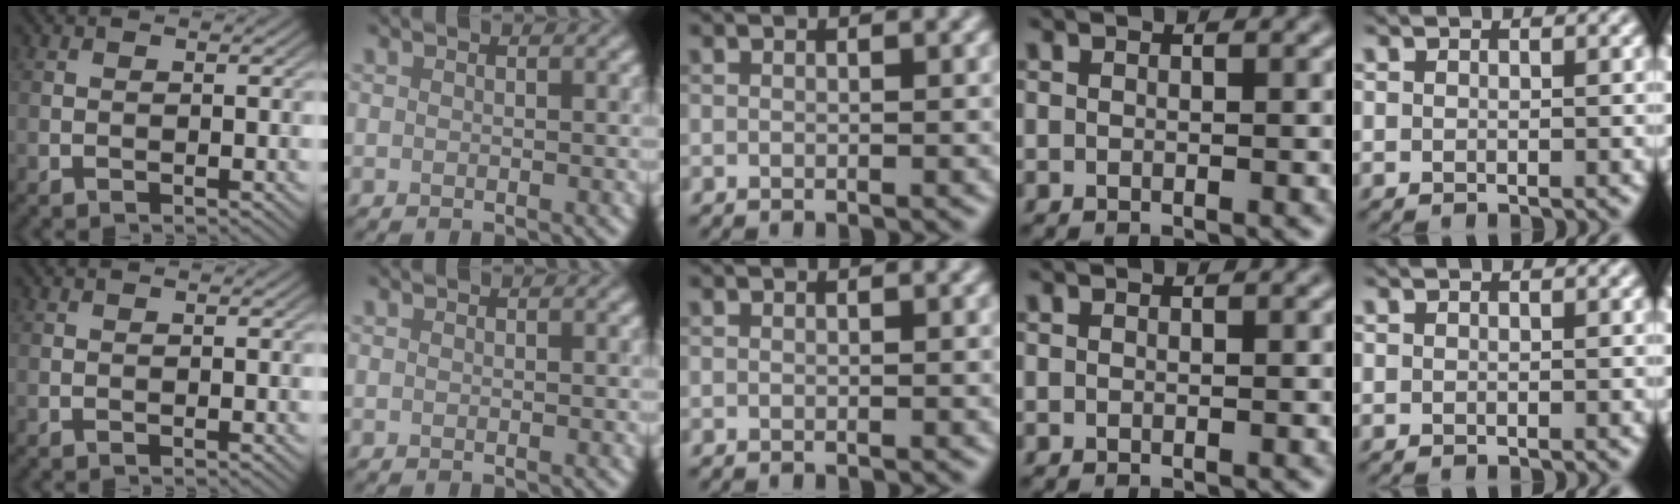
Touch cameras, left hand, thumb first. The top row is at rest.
{}